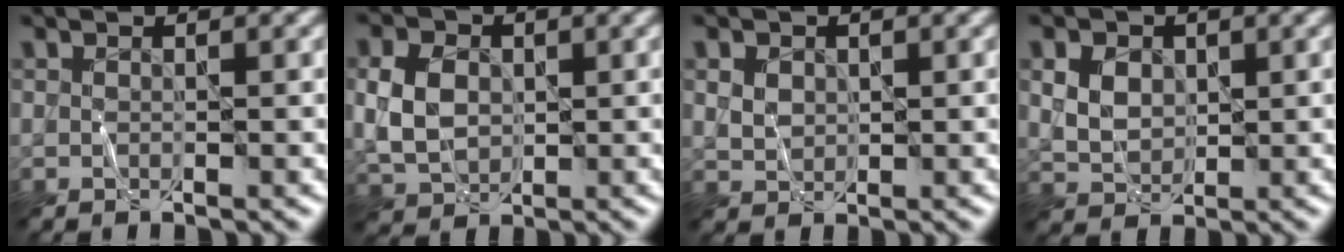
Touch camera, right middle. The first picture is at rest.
{"total": 4.9, "force": [0.4, 3.7, 3.1], "torque": [-0.072, 0.004, 0.005]}
{"total": 2.0, "force": [0.6, 1.6, 1.0], "torque": [-0.021, -0.002, 0.013]}
{"total": 3.9, "force": [1.2, 2.9, 2.2], "torque": [-0.054, 0.007, 0.025]}